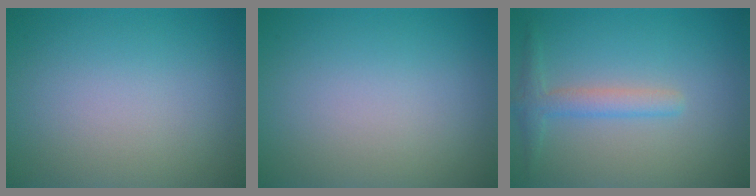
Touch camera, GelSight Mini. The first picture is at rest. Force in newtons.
{"total": 0.0}
{"total": 2.2, "press": 2.2, "slide": 0.1}